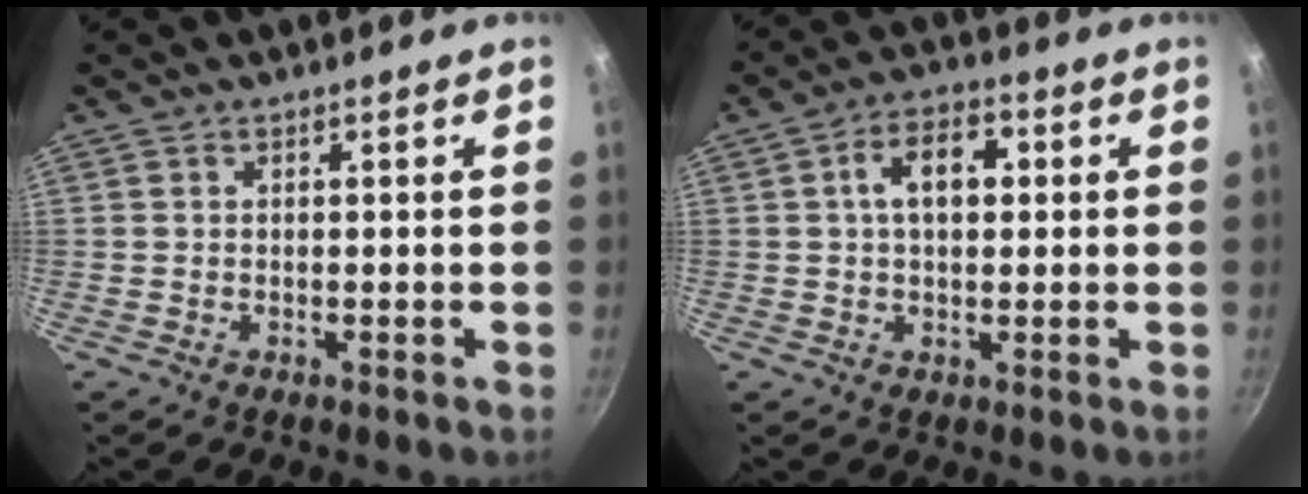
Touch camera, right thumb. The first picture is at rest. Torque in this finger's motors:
{"motor_torque": [0.30, 1.61, 0.84, -0.37, 0.02]}